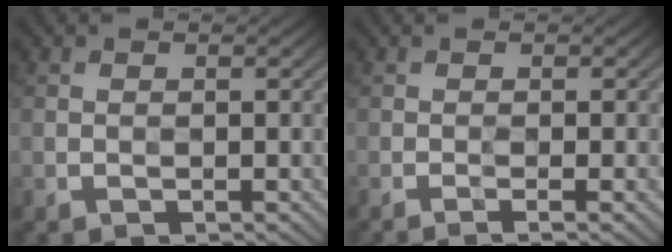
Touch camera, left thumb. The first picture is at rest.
{"total": 2.0, "force": [-1.1, -0.3, 1.6], "torque": [-0.035, 0.002, -0.020]}